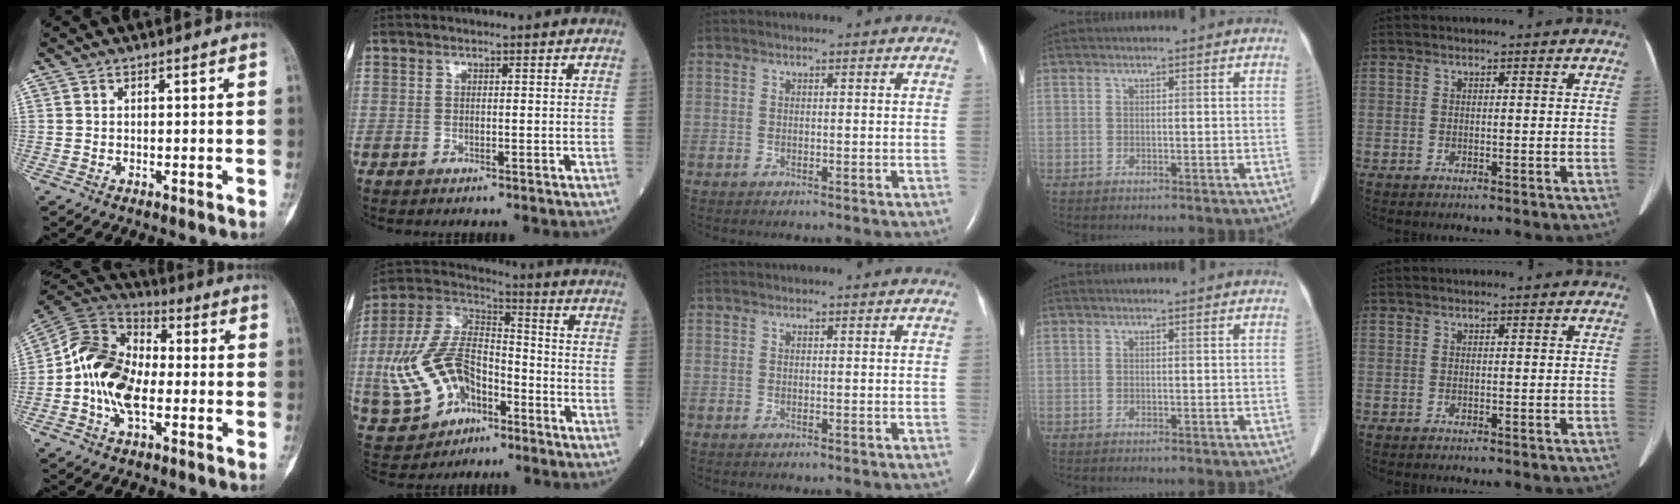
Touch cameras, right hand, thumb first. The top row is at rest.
{"thumb": {"total": 14.9, "force": [-1.8, 9.3, 11.5], "torque": [-0.205, 0.027, -0.045]}, "index": {"total": 16.1, "force": [-4.9, 10.1, 11.6], "torque": [-0.269, 0.019, -0.084]}}